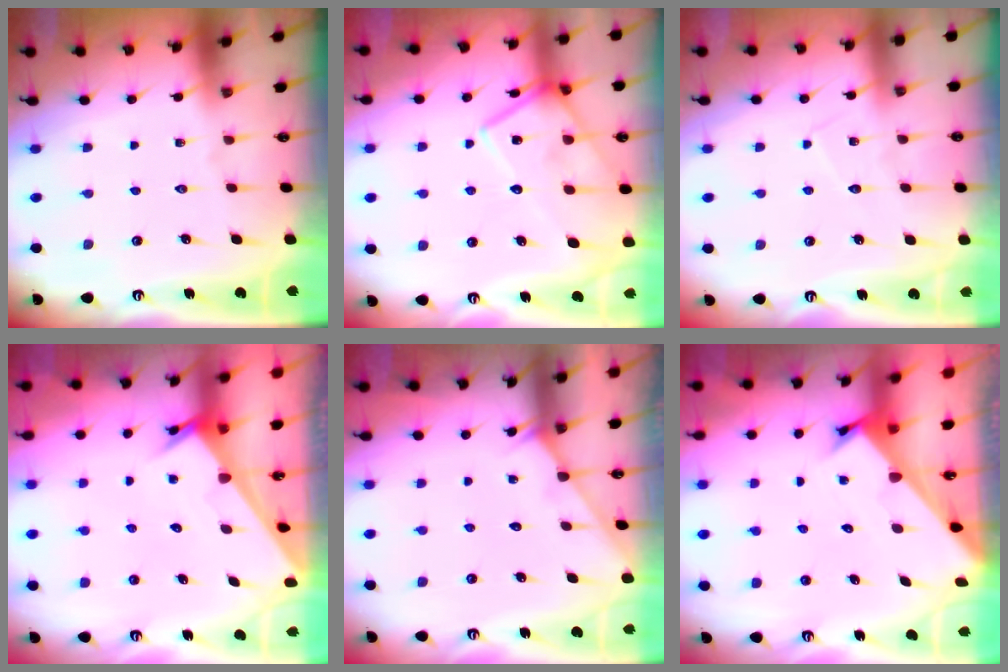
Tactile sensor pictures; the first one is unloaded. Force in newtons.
{"total": 16.0, "press": 16.0, "slide": 0.9}
{"total": 5.5, "press": 5.5, "slide": 0.3}
{"total": 2.3, "press": 2.3, "slide": 0.1}
{"total": 2.7, "press": 2.7, "slide": 0.2}
{"total": 2.3, "press": 2.3, "slide": 0.2}